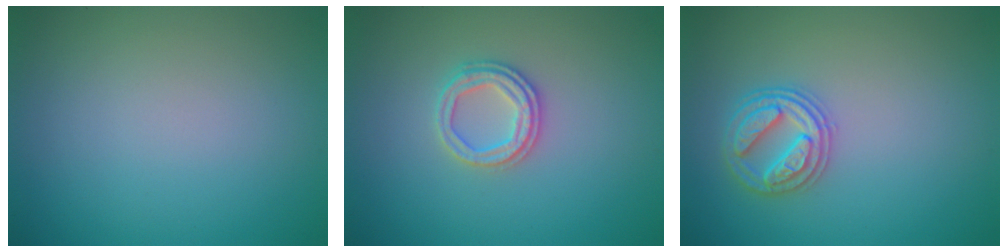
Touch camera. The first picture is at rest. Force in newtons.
{"total": 2.5, "press": 2.4, "slide": 0.6}
{"total": 2.9, "press": 2.9, "slide": 0.4}